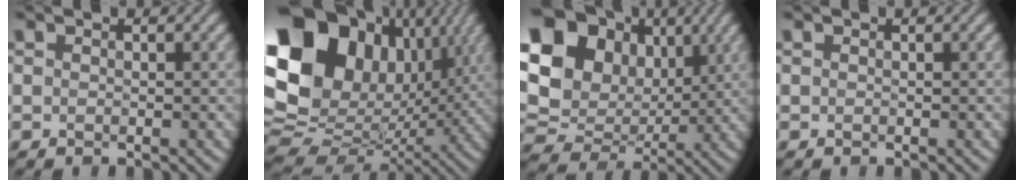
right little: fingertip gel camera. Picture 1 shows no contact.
{"total": 19.5, "force": [4.4, 14.5, 12.3], "torque": [-0.261, 0.014, 0.087]}
{"total": 17.8, "force": [4.6, 14.1, 9.7], "torque": [-0.225, 0.030, 0.084]}
{"total": 0.0}